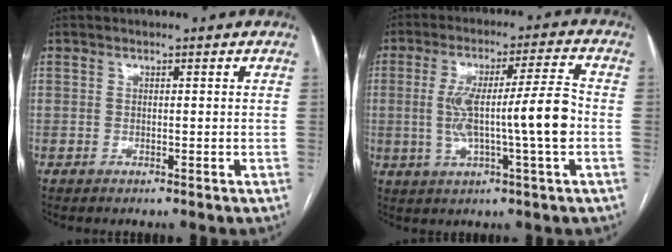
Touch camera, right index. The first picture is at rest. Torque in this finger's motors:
{"motor_torque": [0.55, -0.02, 0.34, 0.15]}